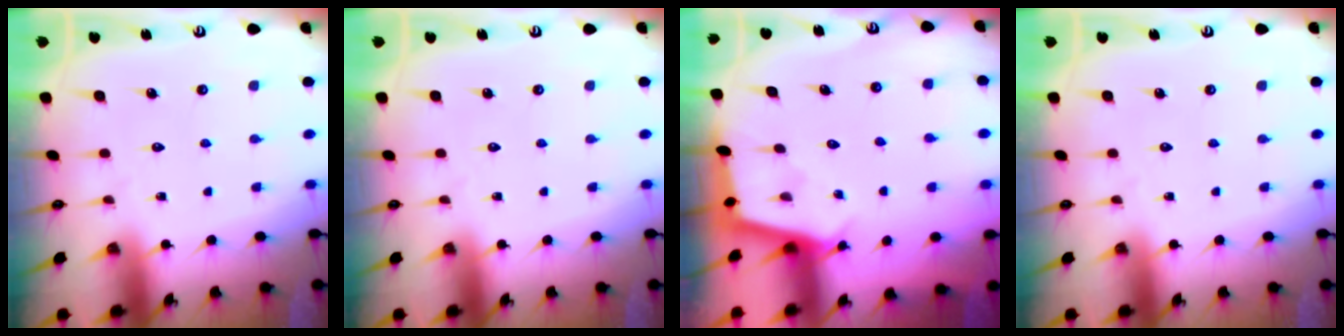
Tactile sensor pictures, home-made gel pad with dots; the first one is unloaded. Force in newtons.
{"total": 0.0}
{"total": 2.9, "press": 2.9, "slide": 0.3}
{"total": 0.0}